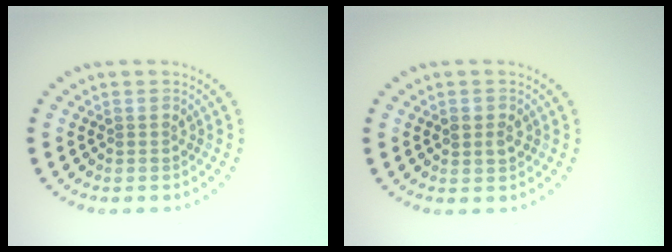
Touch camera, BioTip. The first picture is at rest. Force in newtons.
{"total": 1.5, "press": 1.5, "slide": 0.1}